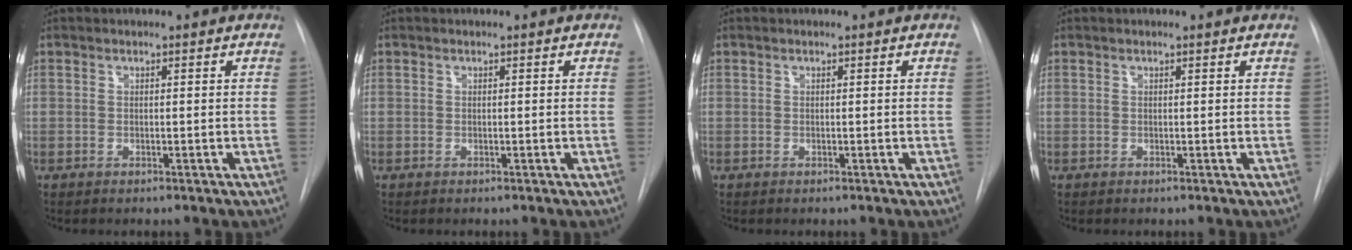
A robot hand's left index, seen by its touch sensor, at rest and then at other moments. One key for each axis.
{"total": 0.0}
{"total": 0.0}
{"total": 0.5, "fx": 0.5, "fy": -0.1, "fz": 0.1, "tx": -0.007, "ty": 0.003, "tz": 0.007}